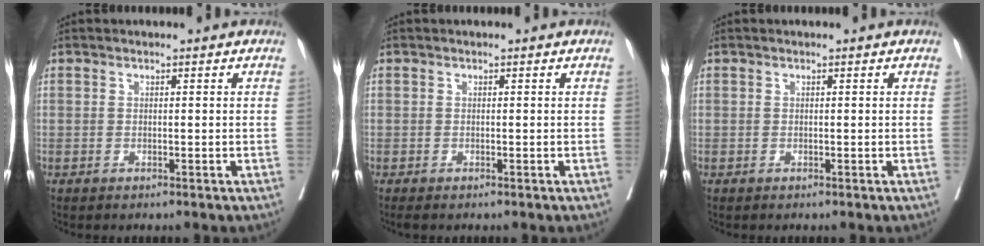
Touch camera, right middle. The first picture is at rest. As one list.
[{"total": 0.6, "force": [-0.5, 0.0, 0.3], "torque": [-0.005, -0.004, -0.010]}, {"total": 0.0}]